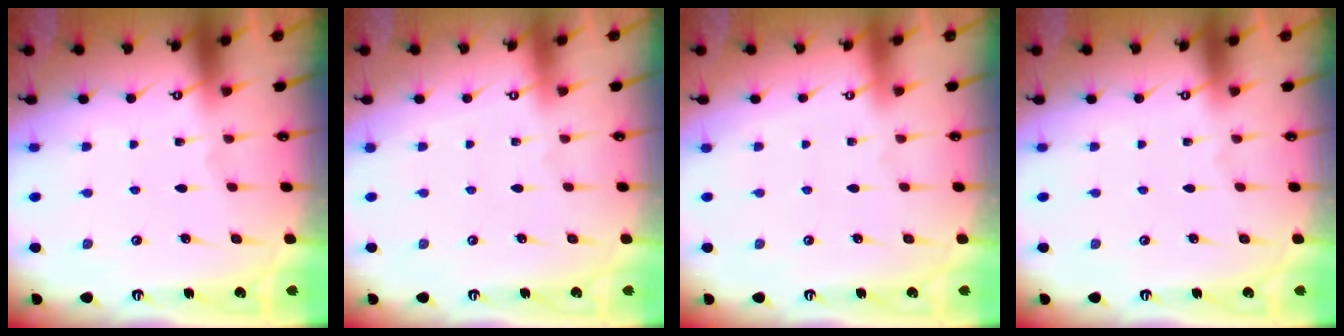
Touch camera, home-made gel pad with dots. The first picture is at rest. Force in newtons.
{"total": 3.9, "press": 3.9, "slide": 0.2}
{"total": 3.9, "press": 3.9, "slide": 0.1}
{"total": 0.0}